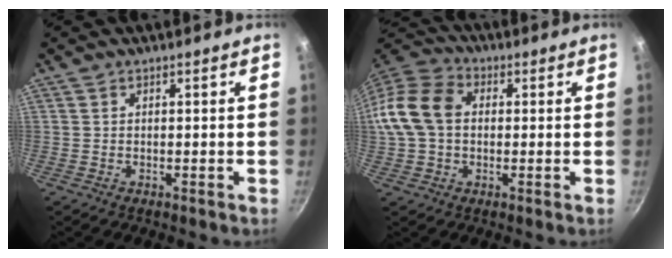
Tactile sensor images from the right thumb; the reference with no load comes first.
{"total": 13.8, "force": [1.0, 10.1, 9.3], "torque": [-0.167, 0.030, 0.002]}